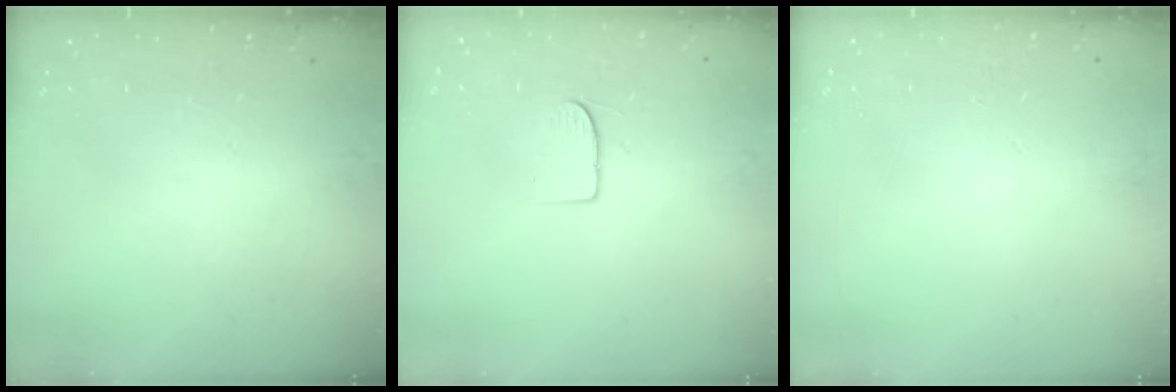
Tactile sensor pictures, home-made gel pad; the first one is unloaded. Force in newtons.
{"total": 5.4, "press": 5.4, "slide": 0.4}
{"total": 0.0}